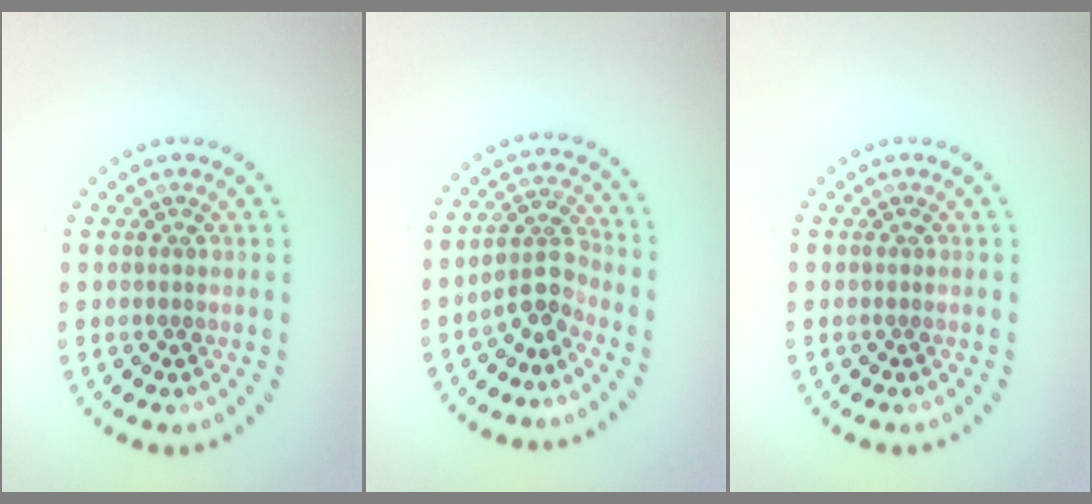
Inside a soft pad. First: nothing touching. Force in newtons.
{"total": 2.8, "press": 2.4, "slide": 1.5}
{"total": 0.0}